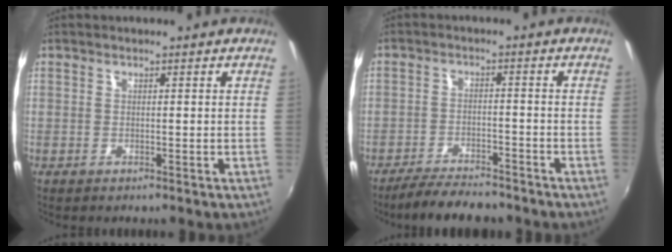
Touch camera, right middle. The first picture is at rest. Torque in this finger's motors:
{"motor_torque": [0.58, -0.54, -0.15, -0.07]}